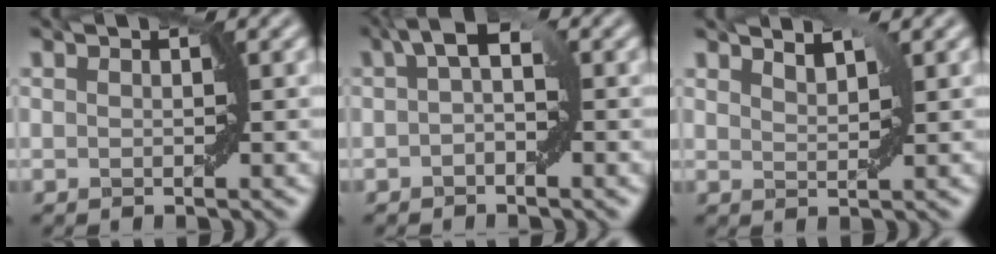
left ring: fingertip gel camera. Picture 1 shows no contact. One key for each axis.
{"total": 2.8, "fx": 0.5, "fy": 1.1, "fz": 2.5, "tx": -0.034, "ty": 0.012, "tz": -0.001}
{"total": 1.9, "fx": 1.8, "fy": 0.1, "fz": 0.5, "tx": -0.008, "ty": 0.000, "tz": 0.031}